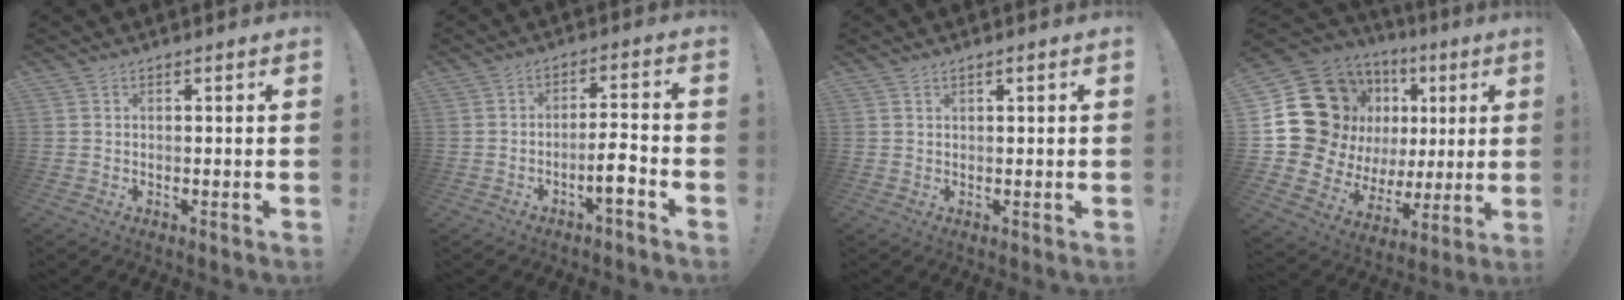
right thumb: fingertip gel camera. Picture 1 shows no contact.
{"total": 6.5, "force": [-3.6, 1.5, 5.2], "torque": [-0.075, 0.014, -0.060]}
{"total": 1.0, "force": [0.6, -0.1, 0.7], "torque": [-0.020, 0.002, 0.012]}
{"total": 22.1, "force": [7.1, 17.7, 11.3], "torque": [-0.177, -0.069, 0.191]}